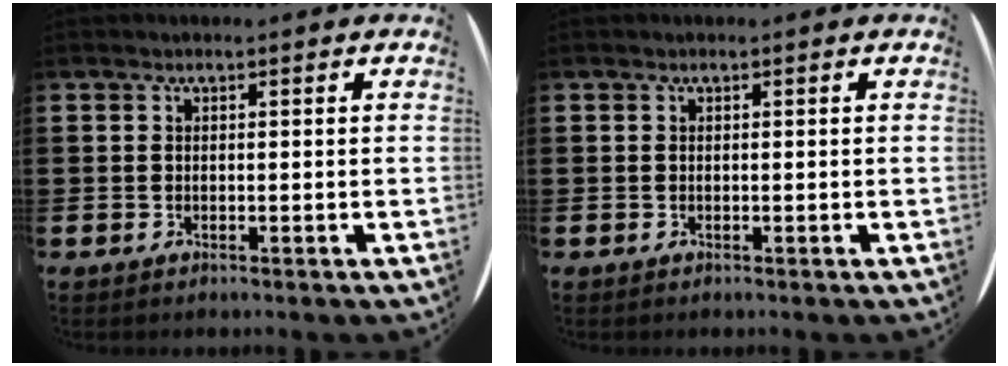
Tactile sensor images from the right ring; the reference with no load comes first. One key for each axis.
{"total": 0.0}